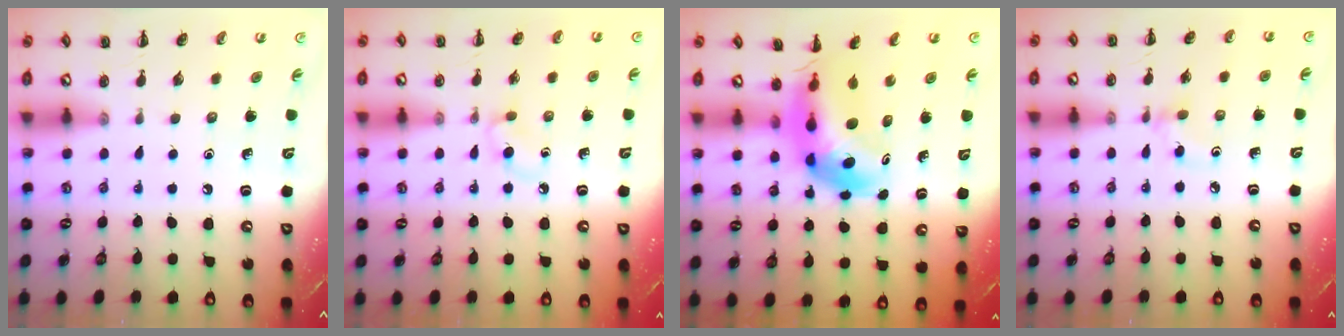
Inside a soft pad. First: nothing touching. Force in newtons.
{"total": 2.9, "press": 2.7, "slide": 1.2}
{"total": 7.3, "press": 6.9, "slide": 2.6}
{"total": 2.8, "press": 2.6, "slide": 1.0}